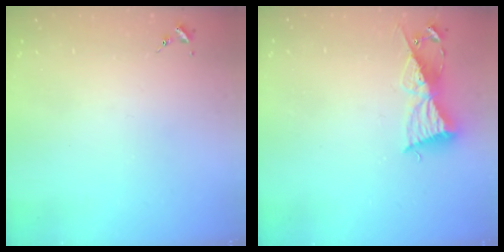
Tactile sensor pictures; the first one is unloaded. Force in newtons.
{"total": 9.6, "press": 9.5, "slide": 0.6}